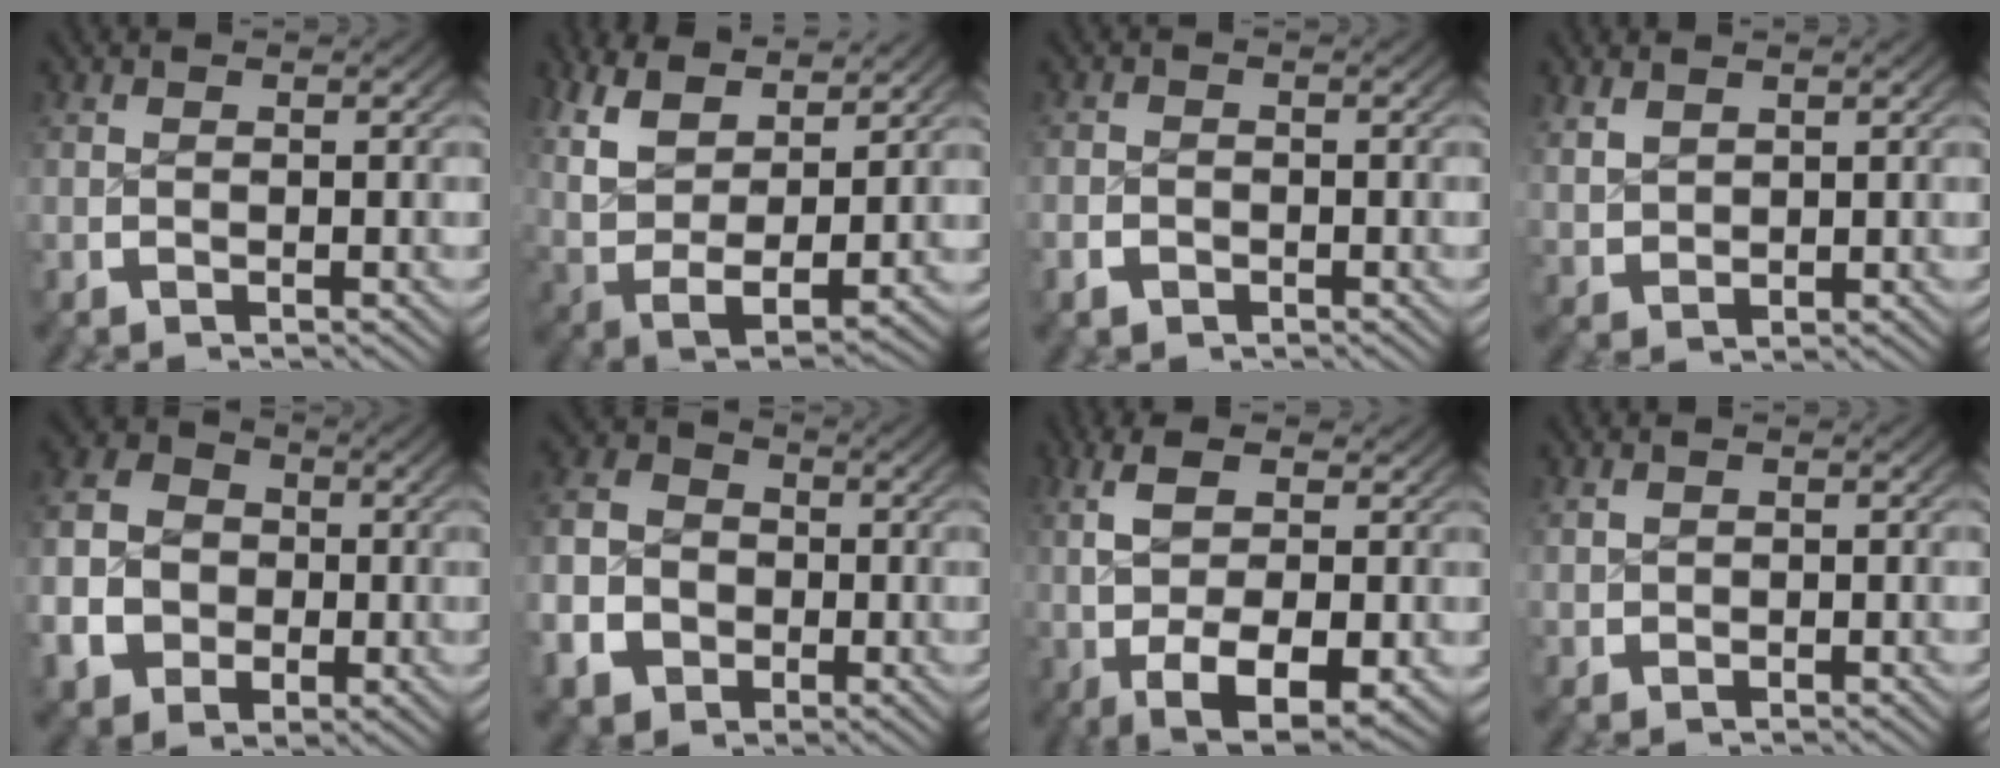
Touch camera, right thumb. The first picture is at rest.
{"total": 11.1, "force": [1.1, 7.6, 8.0], "torque": [-0.206, -0.056, 0.049]}
{"total": 1.7, "force": [-1.1, 1.3, 0.3], "torque": [-0.004, -0.004, -0.021]}
{"total": 2.1, "force": [1.5, 1.1, 0.8], "torque": [-0.016, -0.001, 0.041]}
{"total": 11.4, "force": [-0.5, 9.7, 6.0], "torque": [-0.143, -0.029, -0.008]}
{"total": 11.1, "force": [-1.4, 9.6, 5.4], "torque": [-0.132, -0.036, -0.020]}
{"total": 10.3, "force": [-0.8, 5.8, 8.4], "torque": [-0.178, -0.041, 0.014]}
{"total": 1.3, "force": [0.8, 0.9, 0.4], "torque": [-0.008, -0.001, 0.022]}